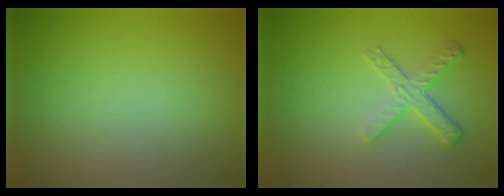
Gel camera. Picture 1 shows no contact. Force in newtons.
{"total": 2.6, "press": 2.4, "slide": 1.2}